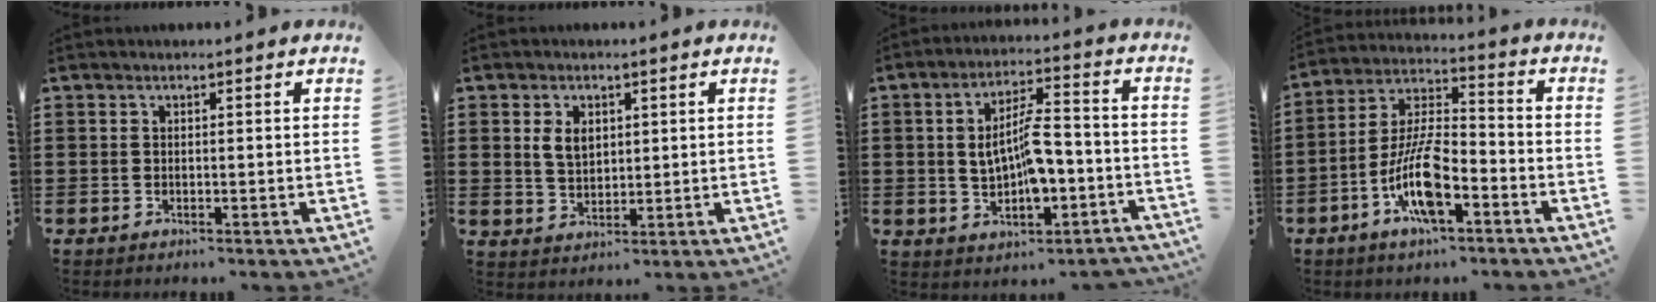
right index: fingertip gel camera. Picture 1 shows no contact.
{"total": 3.8, "force": [1.1, 2.5, 2.6], "torque": [-0.050, 0.007, 0.017]}
{"total": 8.2, "force": [-1.4, 3.6, 7.3], "torque": [-0.134, 0.006, -0.030]}
{"total": 11.2, "force": [-5.0, 3.9, 9.3], "torque": [-0.207, 0.000, -0.095]}